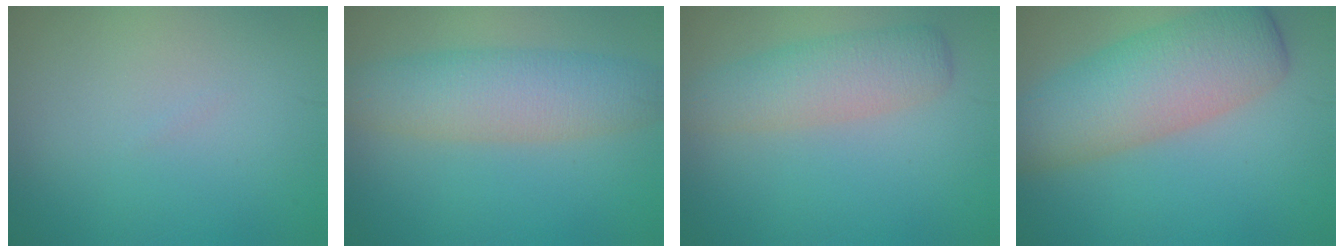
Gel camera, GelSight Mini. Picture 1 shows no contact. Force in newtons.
{"total": 5.1, "press": 5.1, "slide": 0.3}
{"total": 3.9, "press": 3.9, "slide": 0.2}
{"total": 7.5, "press": 7.5, "slide": 0.3}